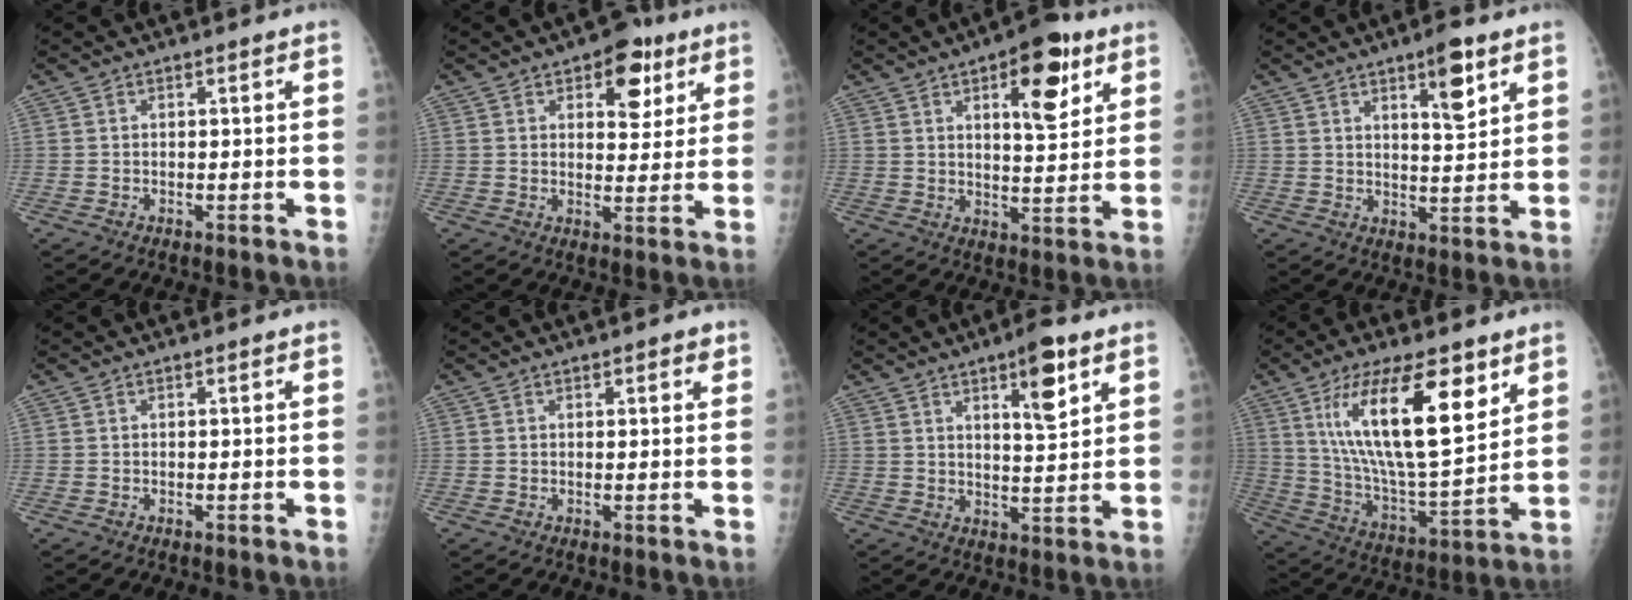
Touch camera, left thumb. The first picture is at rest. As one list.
[{"total": 9.0, "force": [4.4, 5.3, 5.8], "torque": [-0.035, -0.014, 0.054]}, {"total": 12.2, "force": [5.7, 4.8, 9.7], "torque": [-0.107, -0.024, 0.078]}, {"total": 7.5, "force": [4.1, 2.1, 5.9], "torque": [-0.076, -0.026, 0.061]}, {"total": 0.0}, {"total": 2.0, "force": [1.1, 0.8, 1.4], "torque": [-0.009, -0.002, 0.011]}, {"total": 8.6, "force": [4.5, 2.3, 6.9], "torque": [-0.093, -0.027, 0.067]}, {"total": 21.8, "force": [9.4, 7.5, 18.2], "torque": [-0.301, -0.046, 0.168]}]